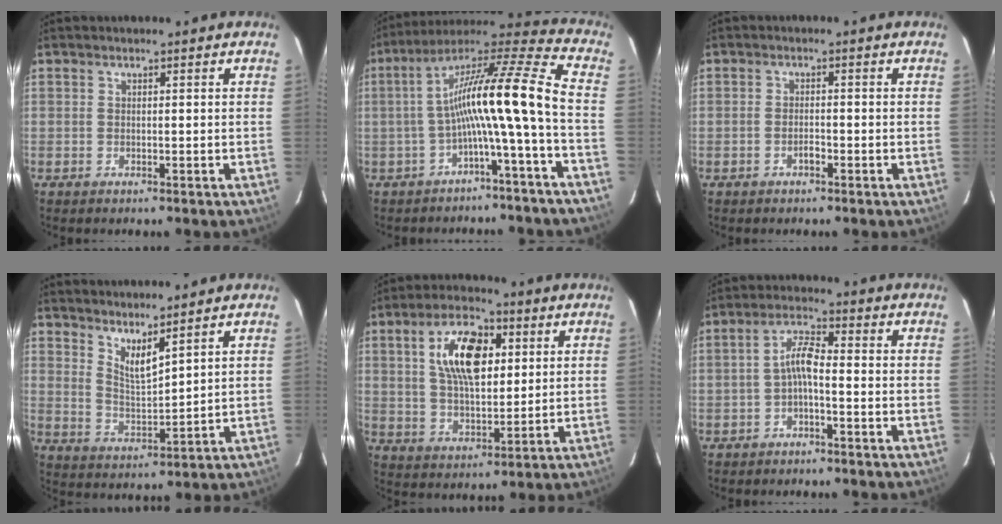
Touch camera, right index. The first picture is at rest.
{"total": 15.8, "force": [-4.0, -0.5, 15.3], "torque": [-0.260, 0.009, -0.081]}
{"total": 1.6, "force": [-1.1, 0.6, 1.0], "torque": [-0.022, 0.004, -0.021]}
{"total": 5.9, "force": [4.7, 0.9, 3.5], "torque": [-0.060, -0.012, 0.086]}
{"total": 13.0, "force": [3.8, 6.4, 10.7], "torque": [-0.192, 0.020, 0.070]}
{"total": 4.1, "force": [-1.8, 0.9, 3.6], "torque": [-0.080, 0.014, -0.034]}